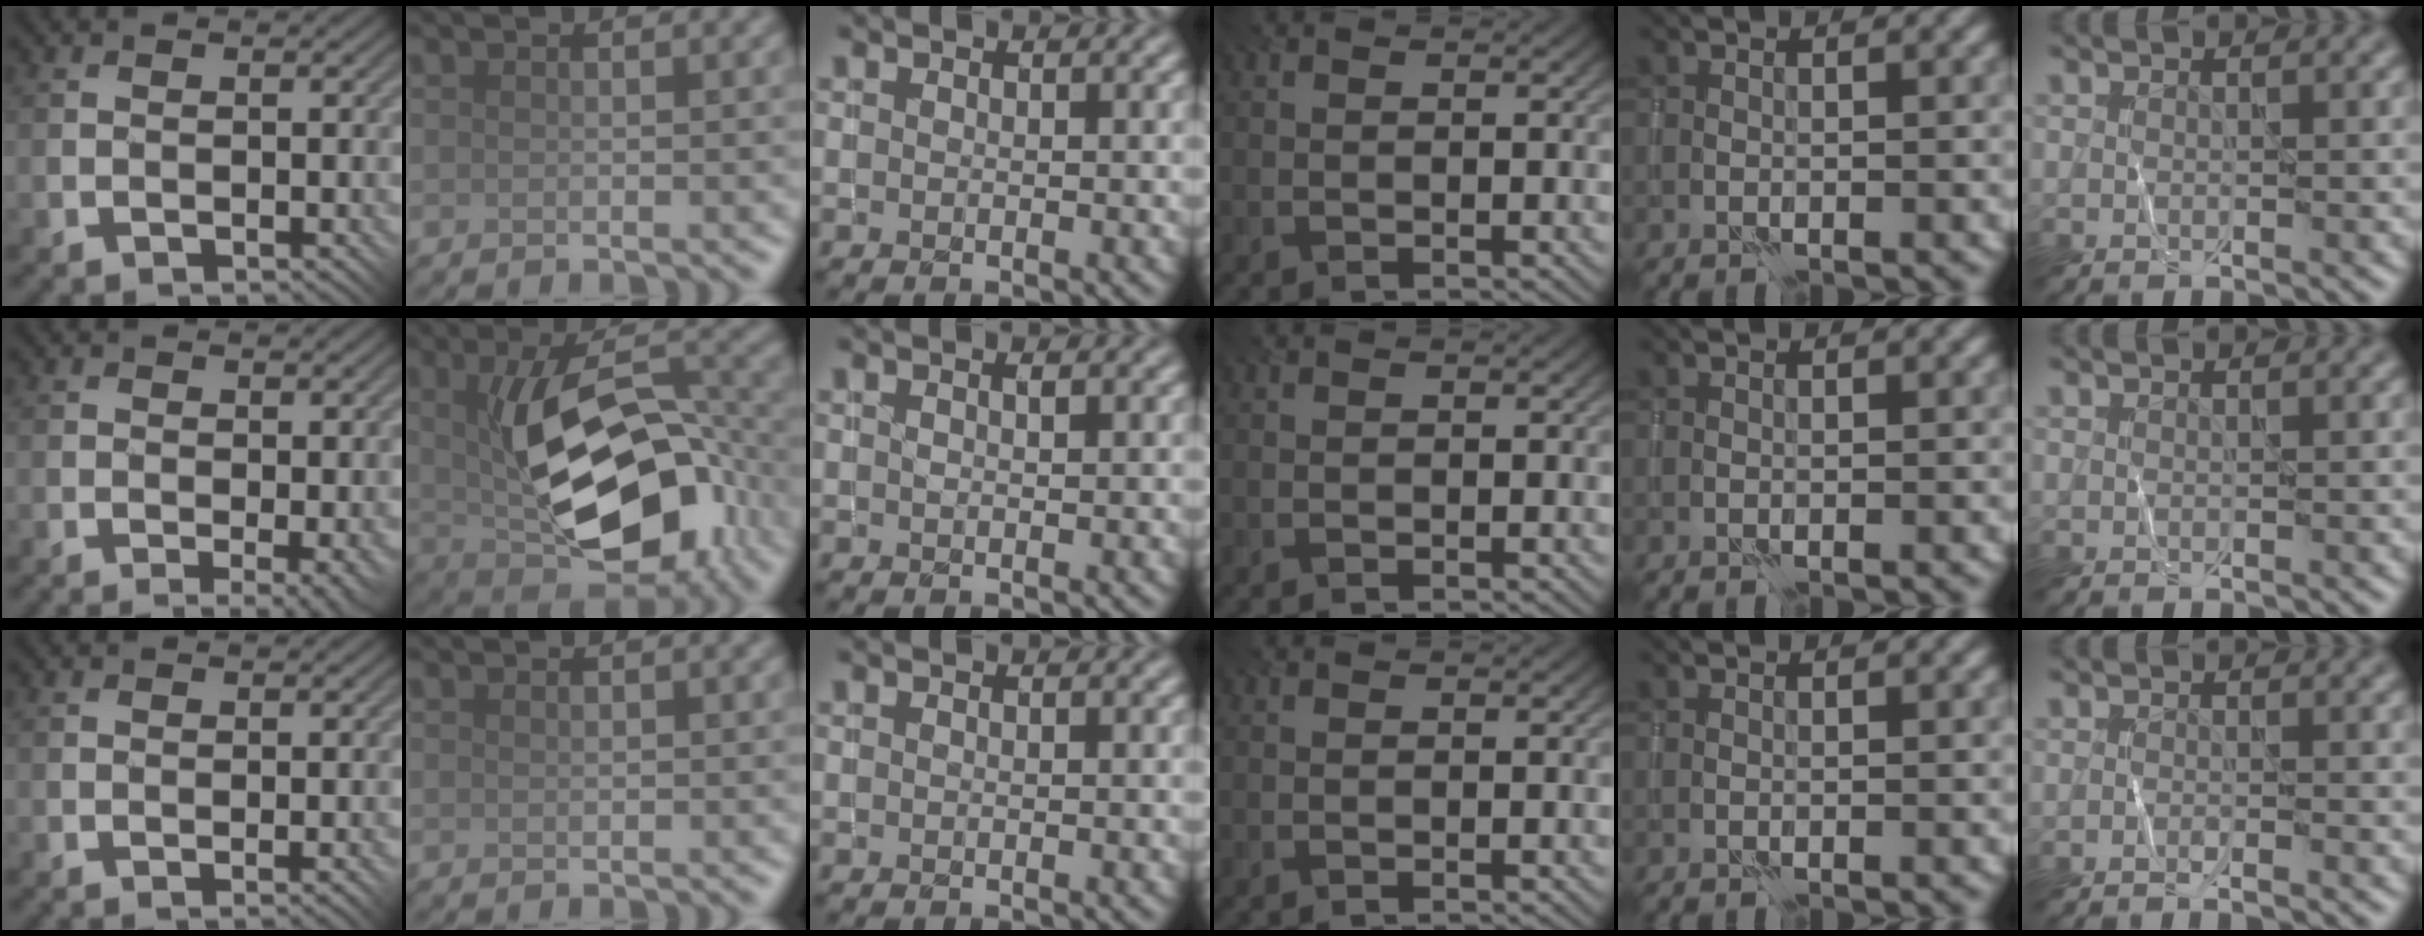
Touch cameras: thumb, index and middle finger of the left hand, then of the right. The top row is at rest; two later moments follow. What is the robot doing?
{"motion": "wrap", "object": "thread"}